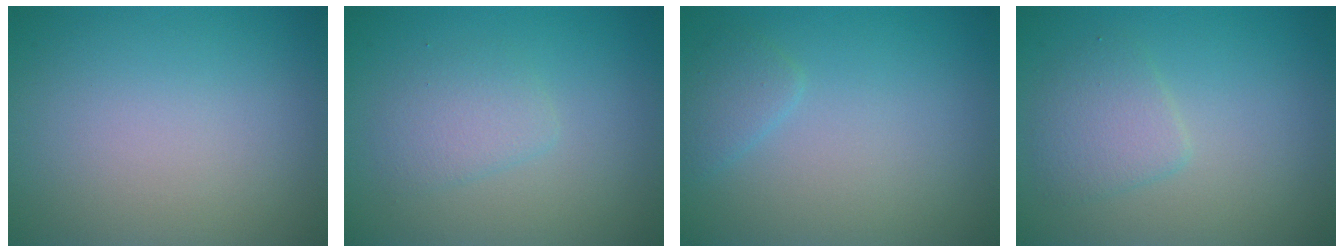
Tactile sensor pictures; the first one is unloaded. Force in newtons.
{"total": 2.1, "press": 2.1, "slide": 0.1}
{"total": 1.4, "press": 1.4, "slide": 0.1}
{"total": 2.4, "press": 2.4, "slide": 0.1}